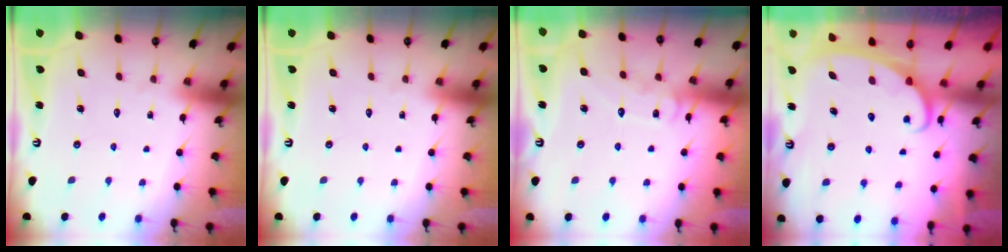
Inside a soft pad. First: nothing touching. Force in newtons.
{"total": 0.0}
{"total": 9.1, "press": 9.0, "slide": 0.8}
{"total": 2.4, "press": 2.4, "slide": 0.3}